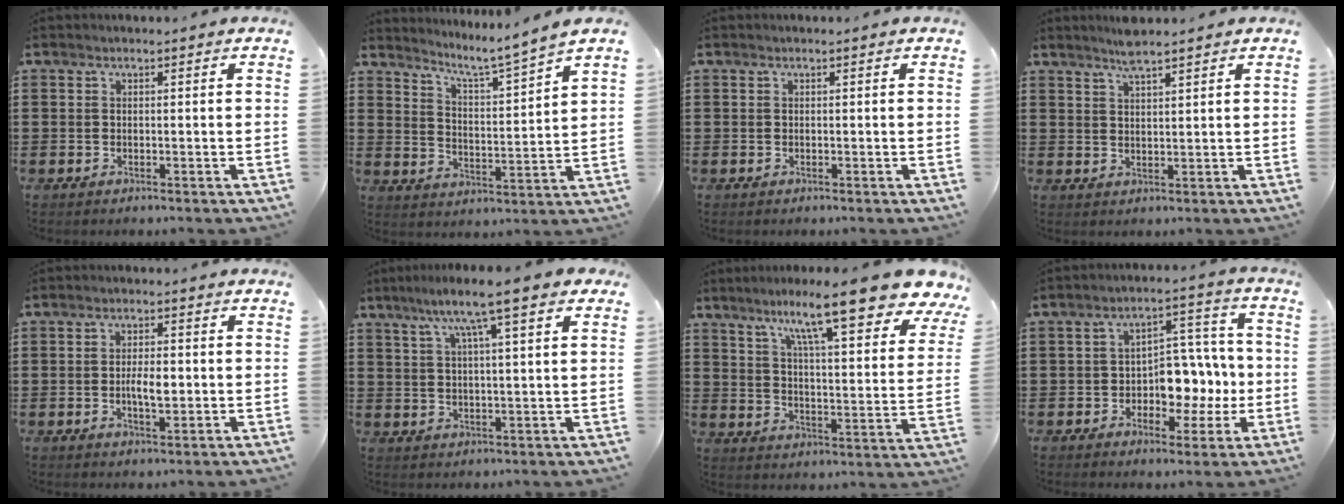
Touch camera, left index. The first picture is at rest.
{"total": 4.6, "force": [4.0, -1.1, 1.8], "torque": [-0.058, -0.039, 0.058]}
{"total": 0.0}
{"total": 3.2, "force": [2.8, 0.1, 1.5], "torque": [-0.036, 0.000, 0.050]}
{"total": 3.7, "force": [-0.3, 1.4, 3.4], "torque": [-0.063, 0.003, -0.007]}
{"total": 8.1, "force": [5.1, 0.5, 6.2], "torque": [-0.138, -0.003, 0.085]}
{"total": 13.6, "force": [10.0, 0.9, 9.3], "torque": [-0.174, -0.056, 0.157]}
{"total": 7.1, "force": [-1.1, 5.6, 4.2], "torque": [-0.073, 0.008, -0.022]}